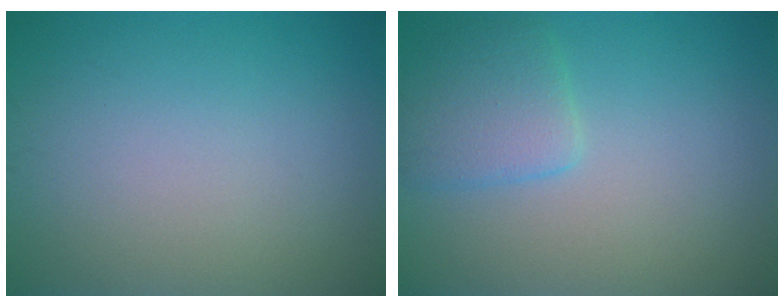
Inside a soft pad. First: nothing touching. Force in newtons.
{"total": 3.0, "press": 3.0, "slide": 0.2}